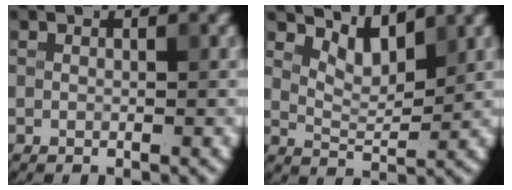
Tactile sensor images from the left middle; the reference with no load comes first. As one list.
[{"total": 3.2, "force": [2.6, 1.0, 1.6], "torque": [-0.035, -0.008, 0.046]}]